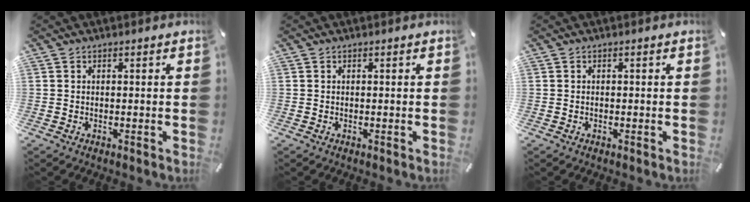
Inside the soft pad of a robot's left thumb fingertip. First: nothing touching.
{"total": 0.0}
{"total": 0.5, "force": [-0.2, 0.3, 0.4], "torque": [-0.008, 0.000, -0.004]}